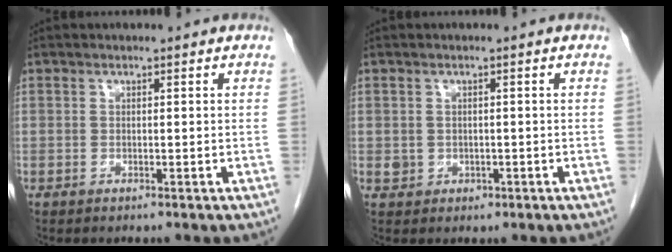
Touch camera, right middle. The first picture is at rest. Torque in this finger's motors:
{"motor_torque": [0.26, -0.08, 0.00, 0.00]}